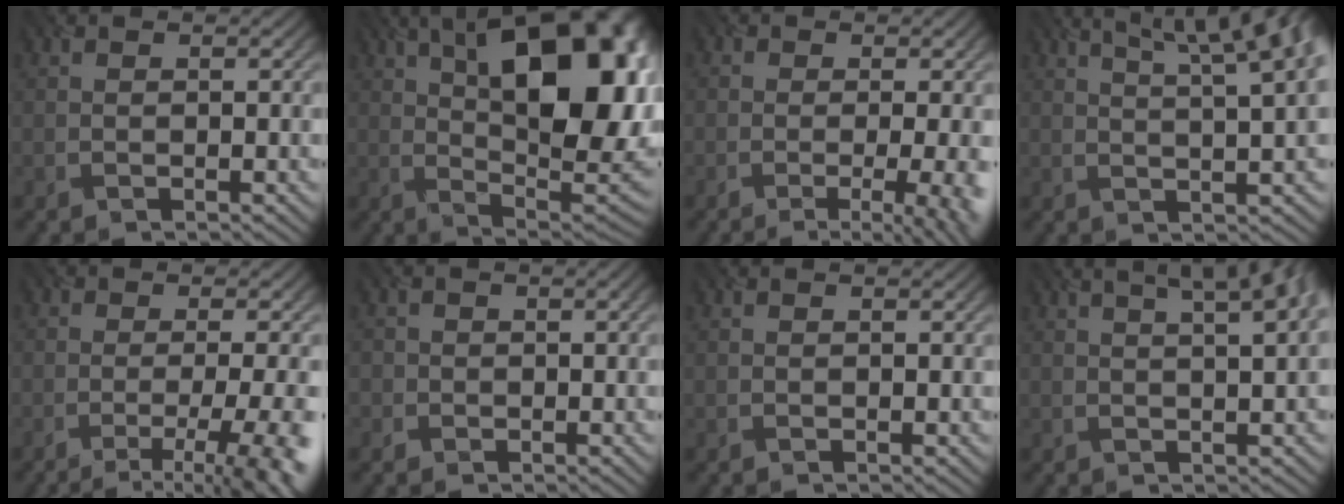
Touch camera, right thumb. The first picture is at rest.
{"total": 20.6, "force": [6.3, 9.8, 17.0], "torque": [-0.212, 0.039, 0.086]}
{"total": 8.2, "force": [-2.5, 3.2, 7.2], "torque": [-0.062, 0.000, -0.030]}
{"total": 11.3, "force": [5.8, 3.0, 9.2], "torque": [-0.105, 0.043, 0.062]}
{"total": 10.3, "force": [-5.1, 3.1, 8.4], "torque": [-0.089, -0.003, -0.063]}
{"total": 1.6, "force": [-0.7, 1.4, -0.3], "torque": [0.008, -0.005, -0.015]}
{"total": 0.0}
{"total": 7.1, "force": [3.0, 1.9, 6.1], "torque": [-0.059, 0.030, 0.029]}